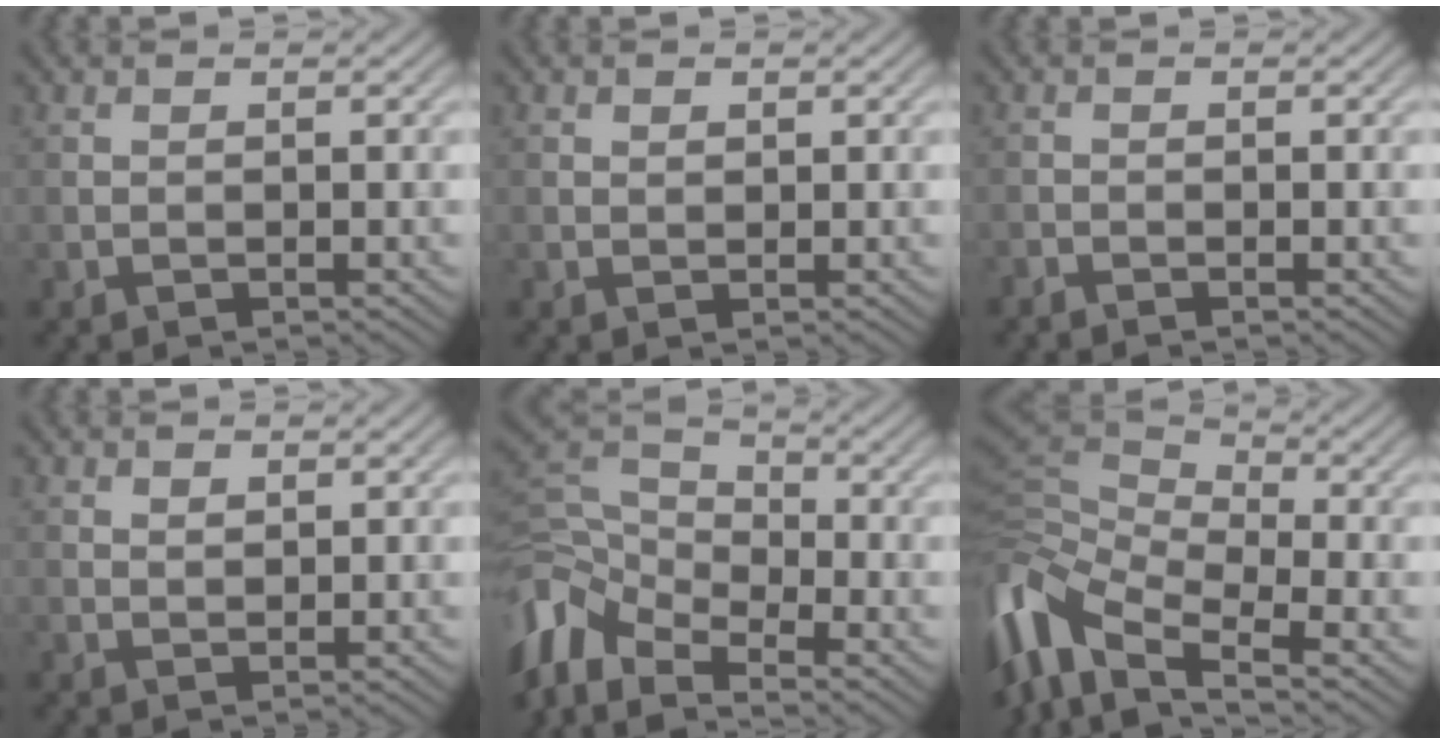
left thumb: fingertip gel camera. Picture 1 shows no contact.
{"total": 0.7, "force": [0.5, 0.4, 0.3], "torque": [-0.005, -0.002, 0.008]}
{"total": 0.7, "force": [-0.7, 0.0, 0.2], "torque": [-0.003, -0.002, -0.015]}
{"total": 1.0, "force": [0.7, 0.5, 0.5], "torque": [-0.009, -0.002, 0.013]}
{"total": 9.7, "force": [-4.7, 5.4, 6.7], "torque": [-0.169, -0.009, -0.099]}
{"total": 12.9, "force": [-4.3, 6.0, 10.6], "torque": [-0.256, 0.006, -0.084]}